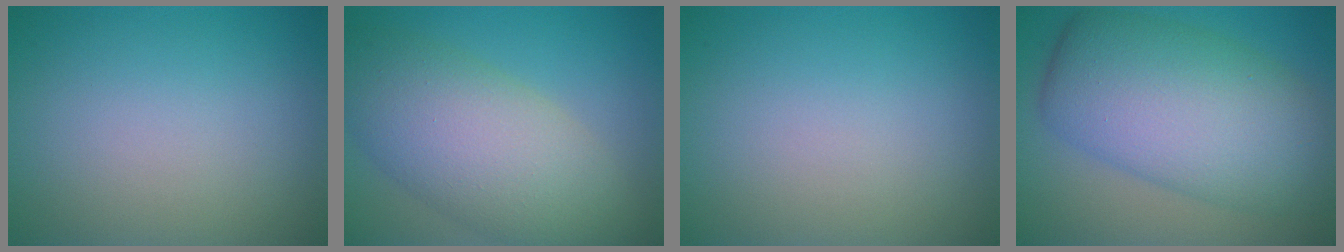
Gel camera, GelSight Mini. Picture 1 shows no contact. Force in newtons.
{"total": 8.8, "press": 8.8, "slide": 0.5}
{"total": 0.0}
{"total": 10.8, "press": 10.7, "slide": 0.3}